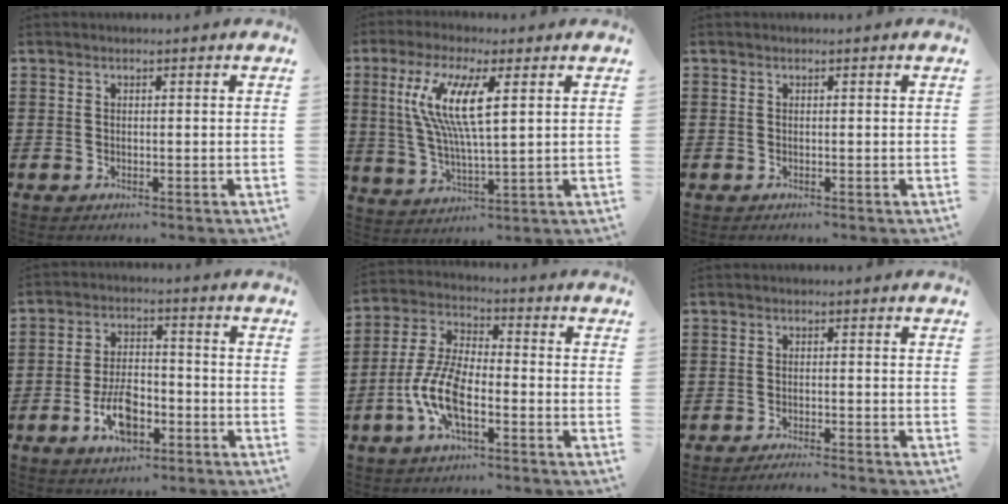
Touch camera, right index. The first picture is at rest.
{"total": 10.2, "force": [3.2, 1.7, 9.5], "torque": [-0.207, -0.004, 0.049]}
{"total": 0.0}
{"total": 7.7, "force": [-3.2, 3.8, 5.9], "torque": [-0.129, 0.001, -0.062]}
{"total": 9.1, "force": [-3.3, 3.6, 7.7], "torque": [-0.190, -0.013, -0.069]}
{"total": 2.1, "force": [-2.0, -0.5, 0.4], "torque": [-0.007, -0.001, -0.039]}